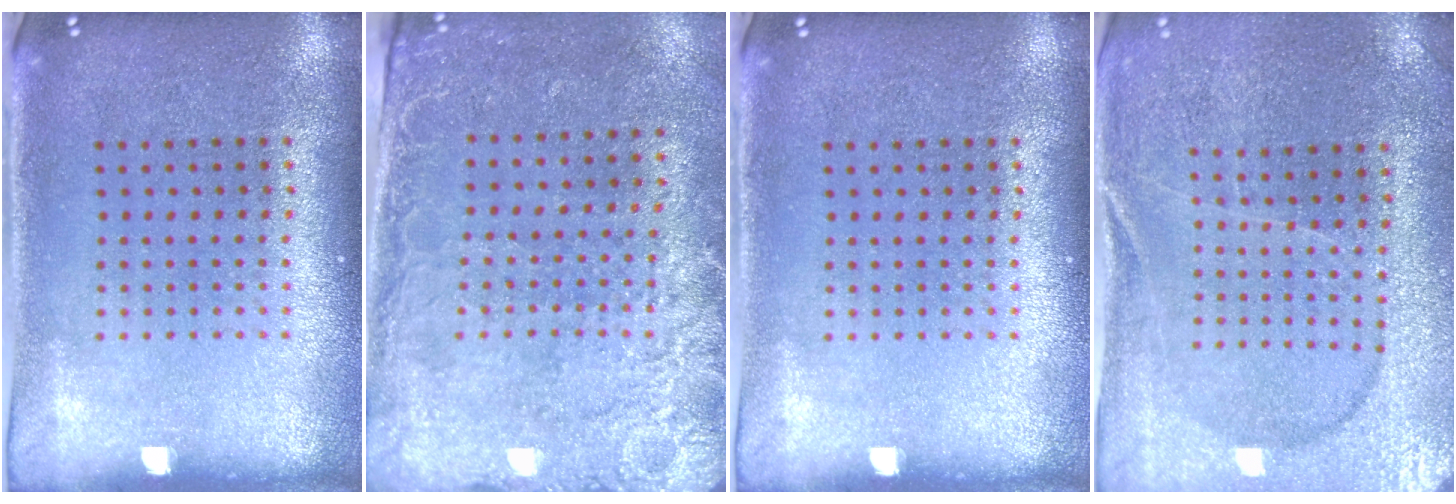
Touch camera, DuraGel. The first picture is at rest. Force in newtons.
{"total": 2.5, "press": 2.2, "slide": 1.3}
{"total": 0.0}
{"total": 1.5, "press": 1.5, "slide": 0.2}